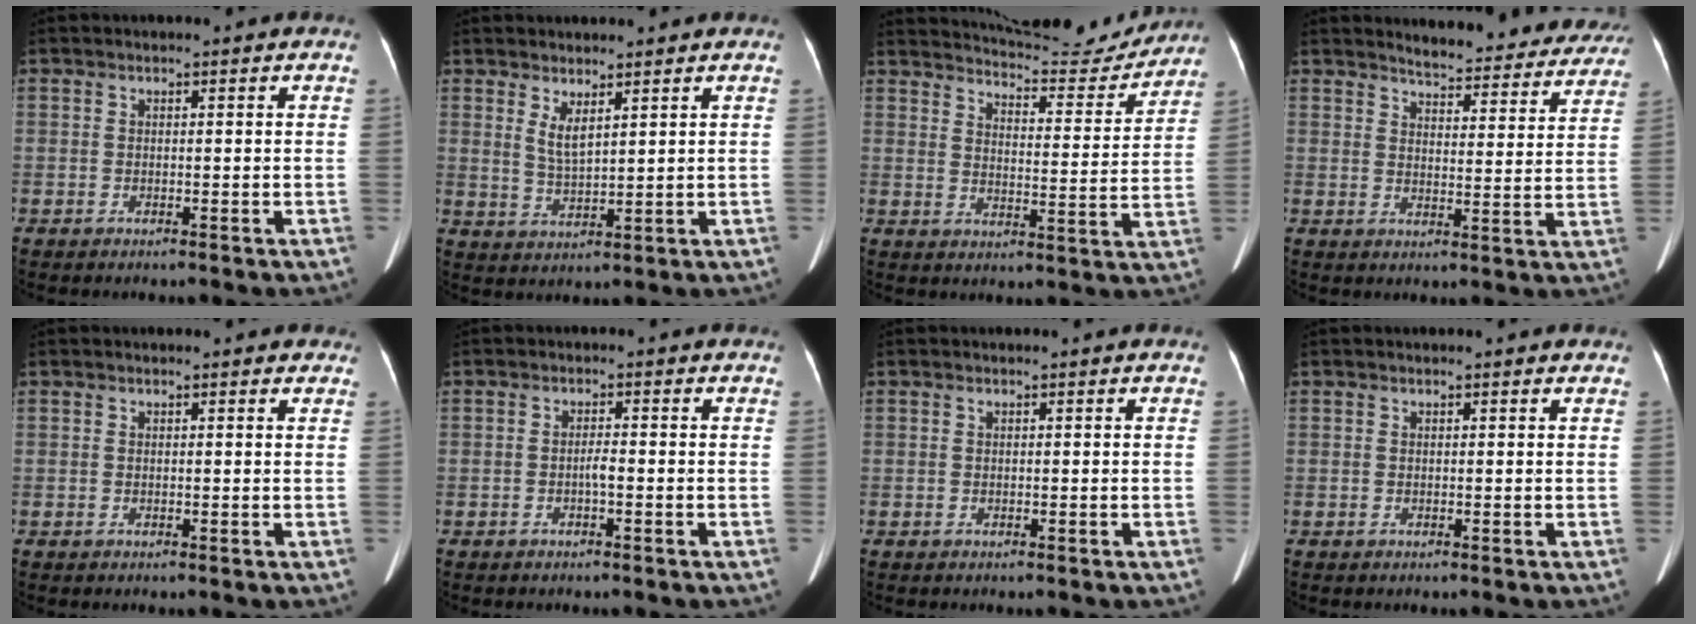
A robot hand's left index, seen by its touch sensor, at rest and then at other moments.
{"total": 3.3, "force": [2.1, 0.6, 2.4], "torque": [-0.053, -0.012, 0.048]}
{"total": 15.9, "force": [15.5, 1.9, 3.2], "torque": [-0.042, -0.034, 0.199]}
{"total": 17.5, "force": [16.5, 3.6, 4.8], "torque": [-0.037, -0.038, 0.184]}
{"total": 2.7, "force": [2.3, 1.0, 1.0], "torque": [-0.007, 0.009, 0.016]}
{"total": 1.3, "force": [-0.6, 0.1, 1.2], "torque": [-0.019, 0.000, -0.010]}
{"total": 0.0}
{"total": 1.1, "force": [1.0, 0.4, 0.3], "torque": [-0.011, 0.007, 0.008]}